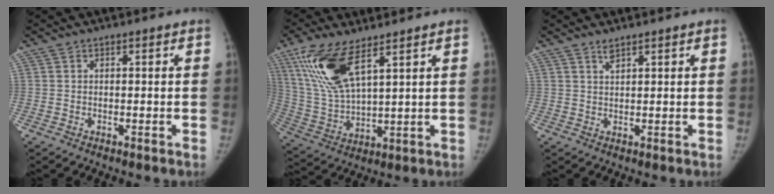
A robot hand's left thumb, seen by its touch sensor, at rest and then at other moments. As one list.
[{"total": 13.8, "force": [7.4, 4.8, 10.6], "torque": [-0.224, -0.028, 0.156]}, {"total": 1.1, "force": [1.0, 0.2, 0.4], "torque": [-0.001, -0.010, 0.020]}]